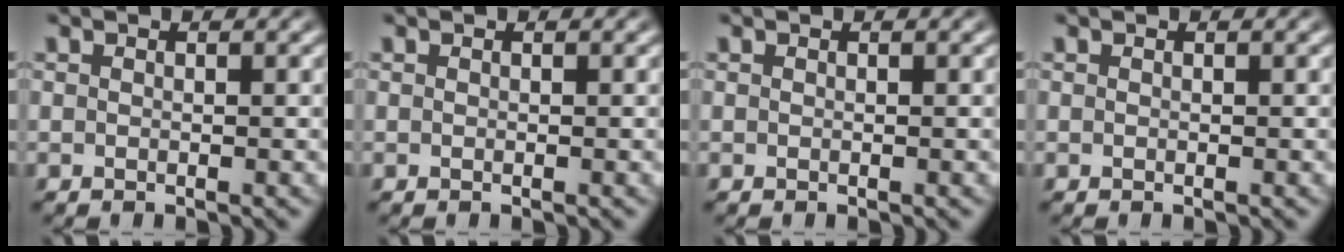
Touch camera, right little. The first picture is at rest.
{"total": 0.0}
{"total": 0.0}
{"total": 0.0}